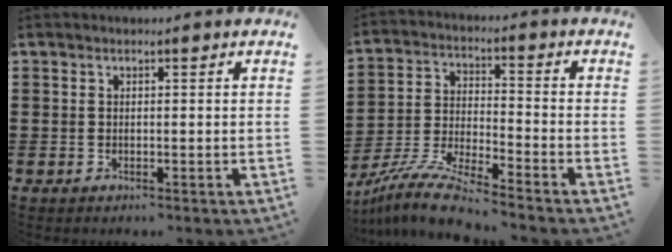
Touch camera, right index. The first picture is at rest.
{"total": 8.7, "force": [-8.2, 0.0, 3.0], "torque": [-0.068, 0.001, -0.164]}